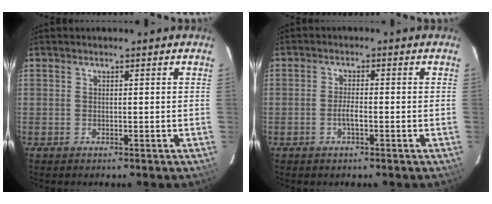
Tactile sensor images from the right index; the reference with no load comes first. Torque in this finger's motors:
{"motor_torque": [0.75, -0.25, 0.40, 0.09]}